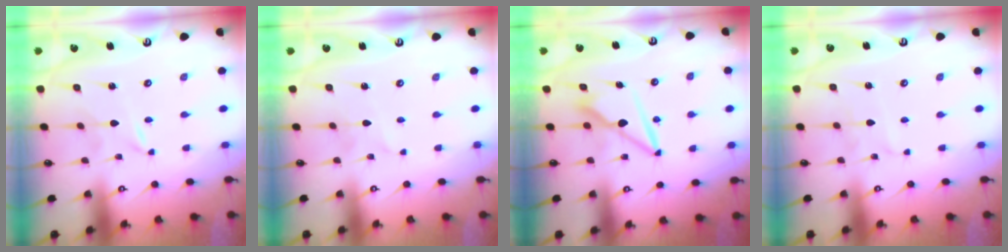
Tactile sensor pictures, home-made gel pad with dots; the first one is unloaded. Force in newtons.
{"total": 1.6, "press": 1.6, "slide": 0.1}
{"total": 8.1, "press": 8.0, "slide": 1.3}
{"total": 3.0, "press": 3.0, "slide": 0.3}